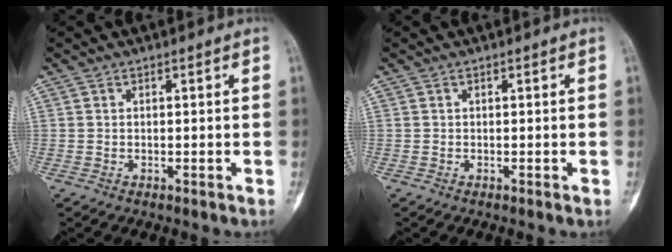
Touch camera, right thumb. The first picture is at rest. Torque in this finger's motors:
{"motor_torque": [-0.25, 0.26, -0.32, 0.19, -0.02]}